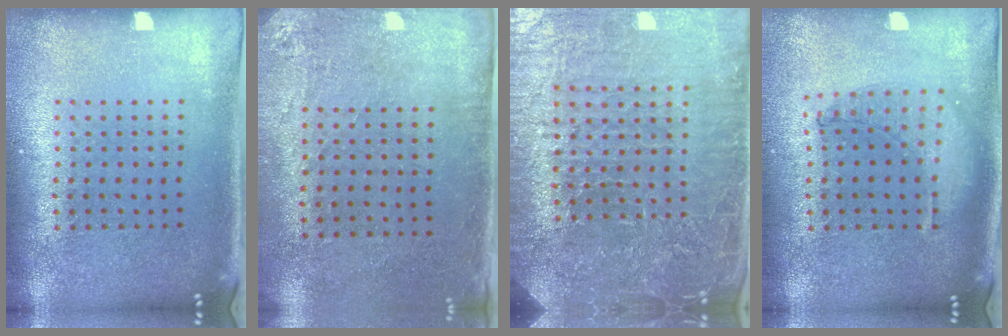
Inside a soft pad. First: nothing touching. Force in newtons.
{"total": 2.8, "press": 2.3, "slide": 1.6}
{"total": 6.0, "press": 5.4, "slide": 2.8}
{"total": 0.9, "press": 0.9, "slide": 0.2}